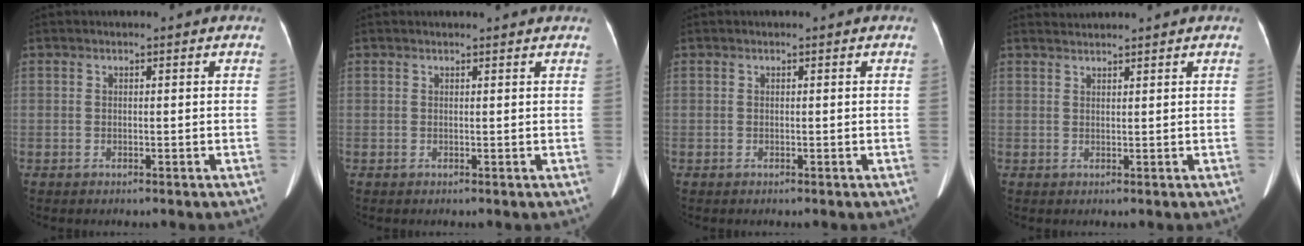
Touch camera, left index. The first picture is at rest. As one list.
[{"total": 2.4, "force": [2.3, 0.0, 0.6], "torque": [-0.009, 0.012, 0.026]}, {"total": 0.0}, {"total": 1.6, "force": [1.5, -0.3, -0.3], "torque": [-0.004, 0.011, 0.035]}]